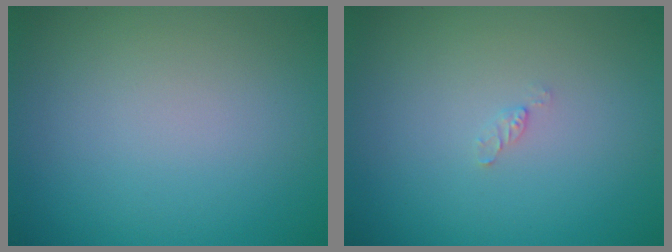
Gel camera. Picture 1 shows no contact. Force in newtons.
{"total": 0.6, "press": 0.6, "slide": 0.1}